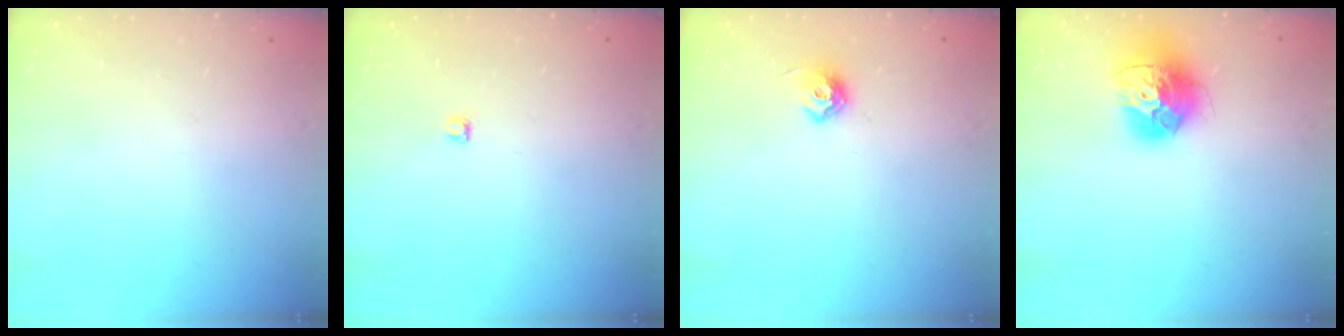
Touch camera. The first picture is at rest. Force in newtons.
{"total": 2.8, "press": 2.8, "slide": 0.4}
{"total": 7.9, "press": 7.8, "slide": 0.9}
{"total": 15.3, "press": 15.2, "slide": 1.7}